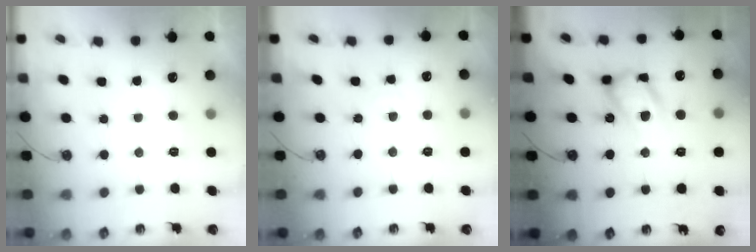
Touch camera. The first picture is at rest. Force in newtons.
{"total": 2.4, "press": 2.4, "slide": 0.2}
{"total": 17.2, "press": 17.2, "slide": 1.7}